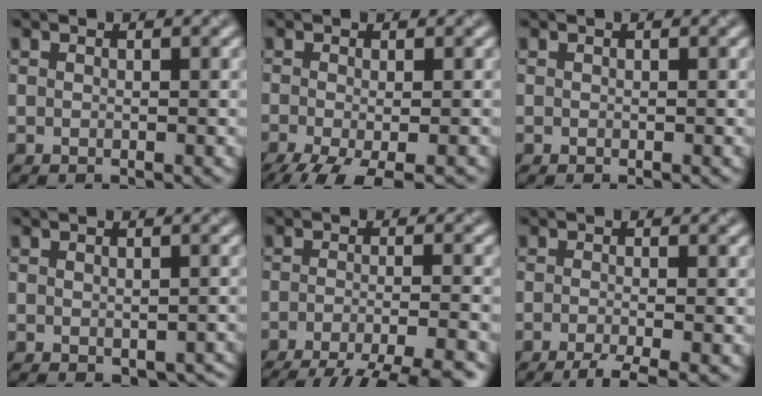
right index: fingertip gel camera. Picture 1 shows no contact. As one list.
[{"total": 6.5, "force": [-3.9, 1.9, 4.8], "torque": [-0.089, -0.018, -0.067]}, {"total": 0.0}, {"total": 2.4, "force": [-1.0, 1.3, 1.8], "torque": [-0.024, -0.017, -0.001]}, {"total": 10.0, "force": [-7.6, 2.3, 6.0], "torque": [-0.075, -0.016, -0.101]}, {"total": 2.9, "force": [-1.8, 0.5, 2.2], "torque": [-0.033, -0.004, -0.041]}]